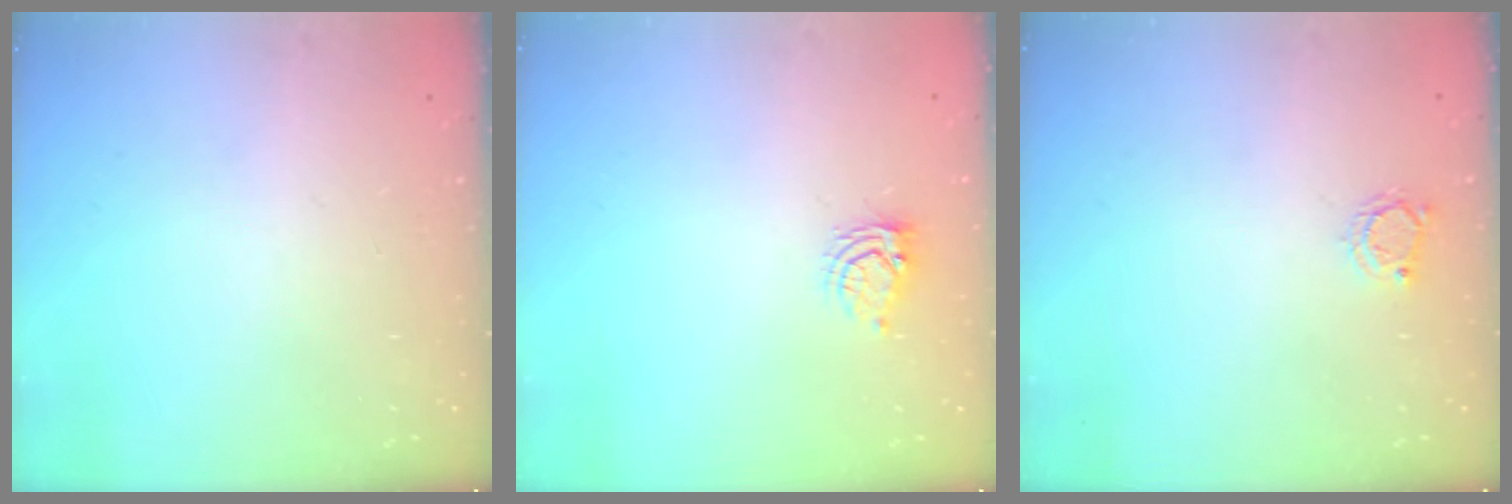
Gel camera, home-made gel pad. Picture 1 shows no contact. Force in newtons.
{"total": 5.3, "press": 5.3, "slide": 0.7}
{"total": 3.6, "press": 3.6, "slide": 0.5}